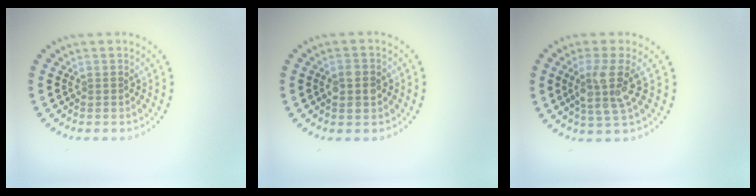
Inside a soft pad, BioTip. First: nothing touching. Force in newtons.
{"total": 2.7, "press": 2.7, "slide": 0.1}
{"total": 3.6, "press": 3.0, "slide": 2.0}